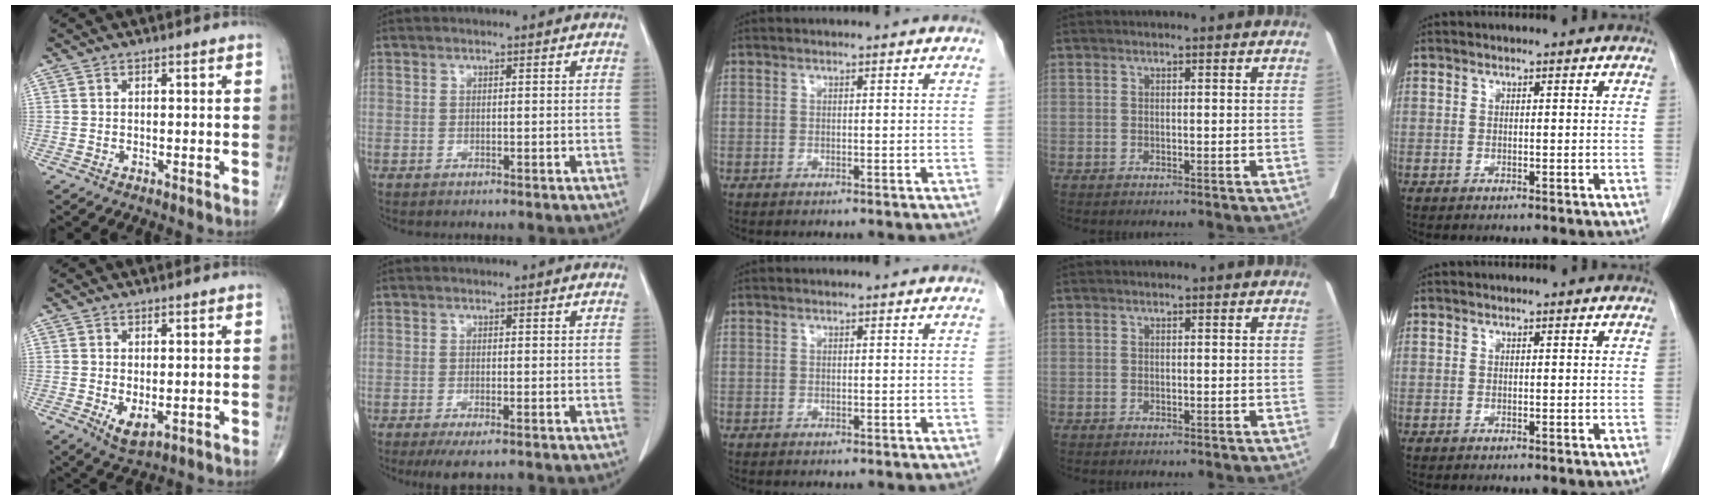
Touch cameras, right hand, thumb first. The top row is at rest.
{"thumb": {"total": 3.9, "force": [-0.6, 1.9, 3.4], "torque": [-0.054, -0.012, 0.001]}, "index": {"total": 3.6, "force": [-2.5, 0.7, 2.5], "torque": [-0.040, -0.009, -0.038]}}